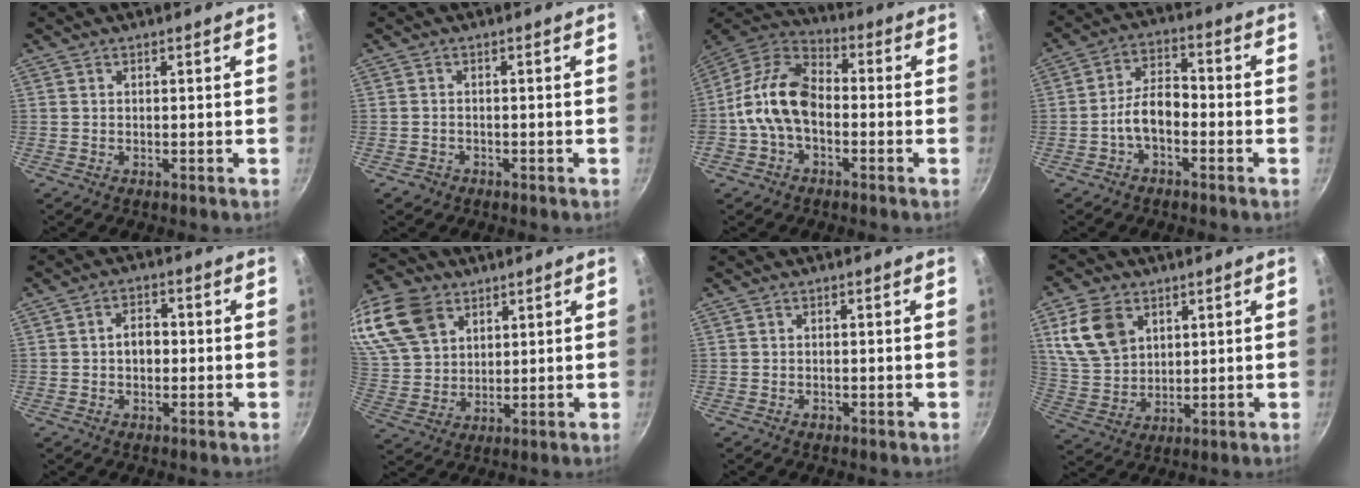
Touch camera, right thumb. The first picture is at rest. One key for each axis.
{"total": 1.5, "fx": -0.9, "fy": 1.2, "fz": 0.3, "tx": -0.007, "ty": 0.013, "tz": -0.008}
{"total": 13.2, "fx": -2.1, "fy": 8.5, "fz": 9.9, "tx": -0.171, "ty": 0.044, "tz": -0.060}
{"total": 6.8, "fx": -2.7, "fy": 3.7, "fz": 5.1, "tx": -0.081, "ty": 0.038, "tz": -0.054}
{"total": 4.0, "fx": -0.3, "fy": 2.9, "fz": 2.8, "tx": -0.021, "ty": 0.013, "tz": -0.005}
{"total": 19.0, "fx": 9.6, "fy": 13.2, "fz": 9.6, "tx": -0.208, "ty": 0.001, "tz": 0.193}
{"total": 0.8, "fx": -0.4, "fy": 0.5, "fz": 0.4, "tx": -0.009, "ty": 0.002, "tz": -0.006}
{"total": 11.8, "fx": 4.7, "fy": 8.4, "fz": 6.9, "tx": -0.118, "ty": -0.013, "tz": 0.105}